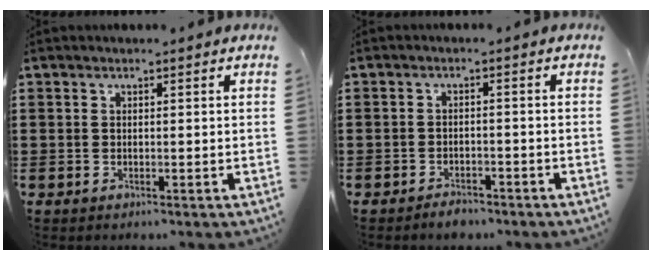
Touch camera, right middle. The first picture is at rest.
{"total": 2.2, "force": [-2.1, 0.6, 0.1], "torque": [-0.009, 0.003, -0.046]}